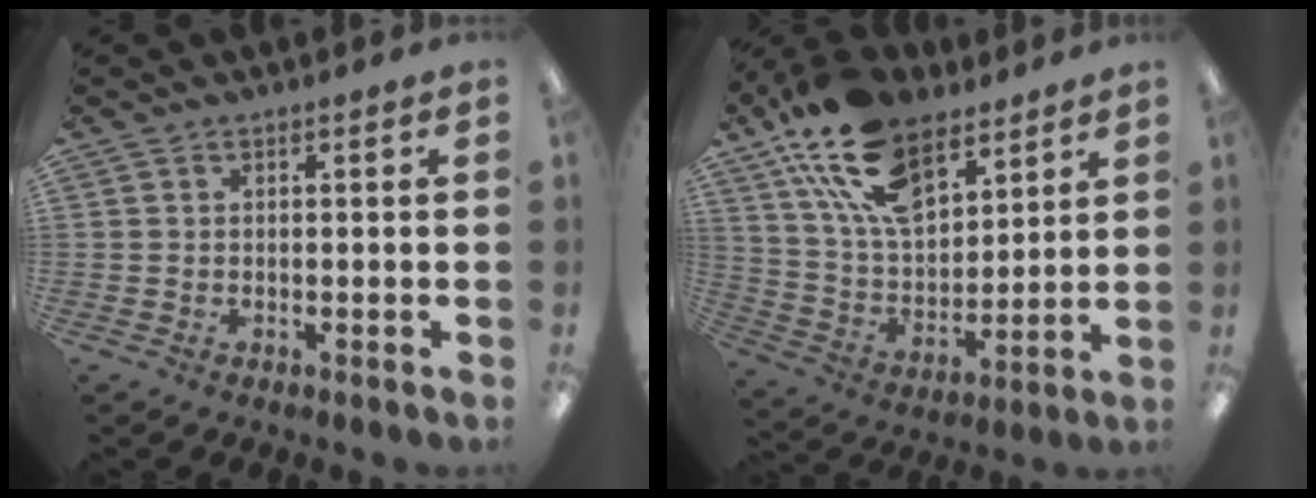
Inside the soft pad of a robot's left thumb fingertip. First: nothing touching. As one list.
[{"total": 19.9, "force": [12.7, 10.2, 11.6], "torque": [-0.235, -0.051, 0.233]}]